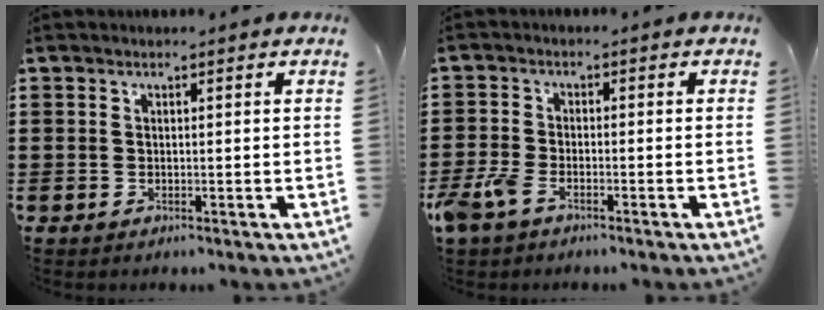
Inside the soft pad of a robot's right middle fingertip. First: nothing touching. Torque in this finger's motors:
{"motor_torque": [1.30, -0.46, 0.11, 0.13]}